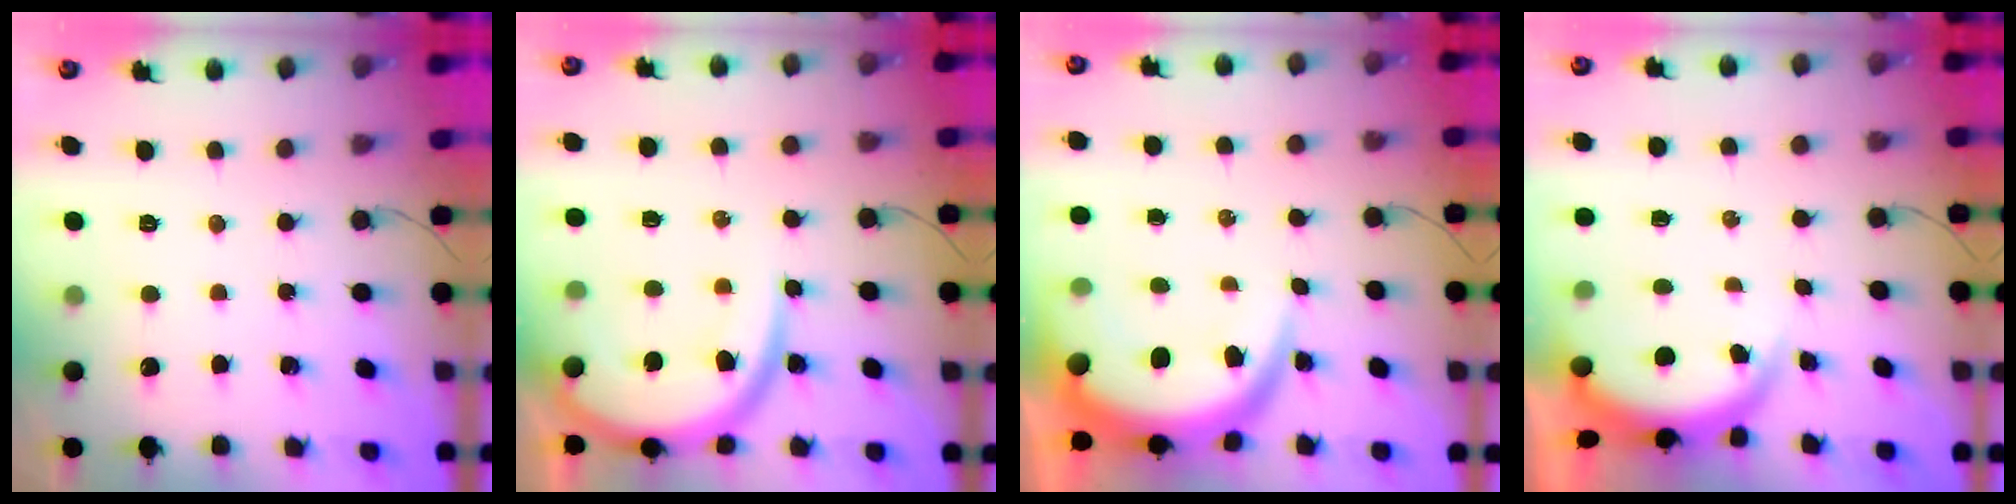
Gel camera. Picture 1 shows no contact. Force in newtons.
{"total": 13.0, "press": 12.9, "slide": 1.7}
{"total": 11.4, "press": 11.3, "slide": 1.1}
{"total": 4.4, "press": 4.3, "slide": 0.2}